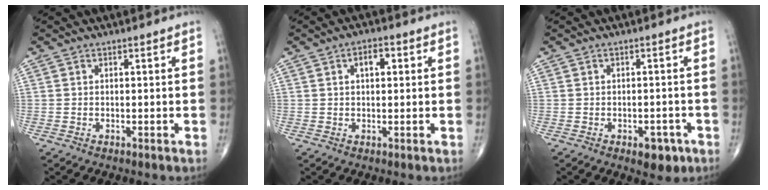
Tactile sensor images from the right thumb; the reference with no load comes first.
{"total": 3.2, "force": [1.0, 1.7, 2.6], "torque": [-0.034, 0.007, 0.012]}
{"total": 4.4, "force": [-2.2, 2.4, 2.9], "torque": [-0.019, 0.010, -0.024]}